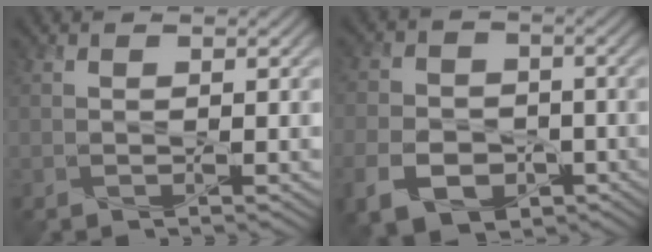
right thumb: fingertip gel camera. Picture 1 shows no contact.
{"total": 8.1, "force": [-3.6, 5.8, 4.3], "torque": [-0.099, -0.020, -0.069]}